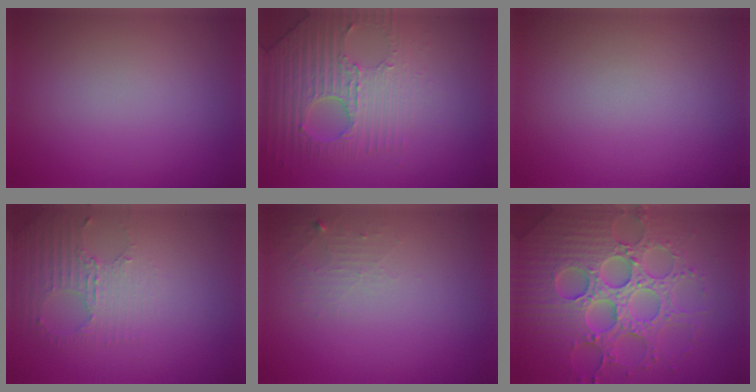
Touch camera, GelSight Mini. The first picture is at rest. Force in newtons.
{"total": 4.2, "press": 4.1, "slide": 1.1}
{"total": 0.0}
{"total": 2.6, "press": 1.9, "slide": 1.9}
{"total": 1.3, "press": 1.3, "slide": 0.2}
{"total": 8.1, "press": 7.9, "slide": 1.8}